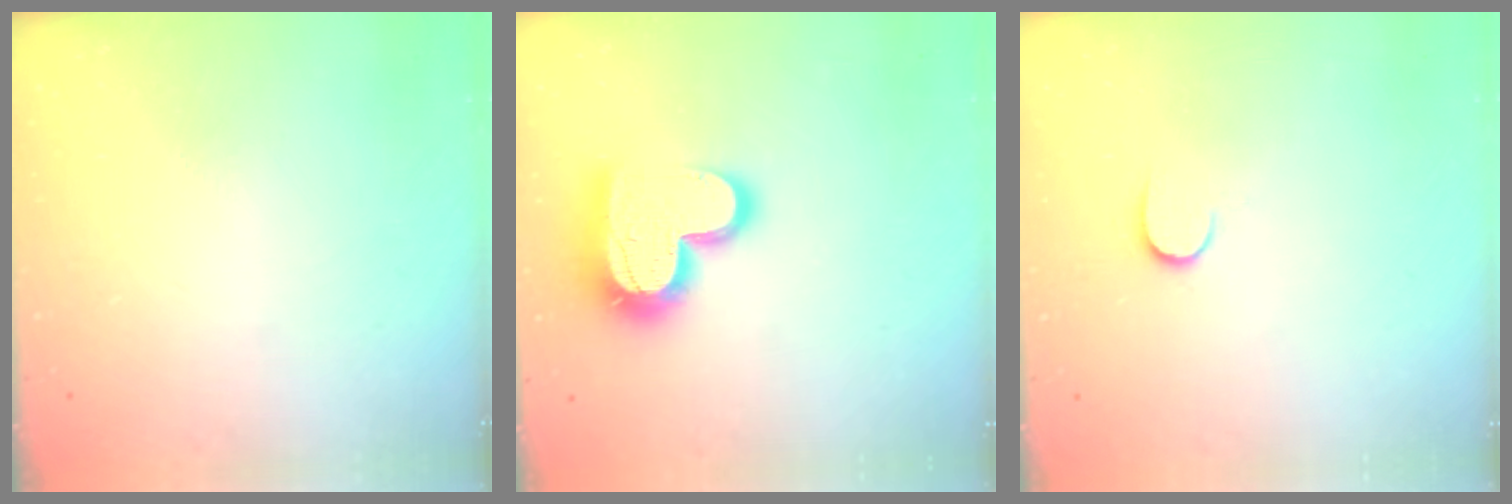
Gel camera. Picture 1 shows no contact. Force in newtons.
{"total": 17.0, "press": 16.9, "slide": 1.1}
{"total": 5.8, "press": 5.8, "slide": 0.6}